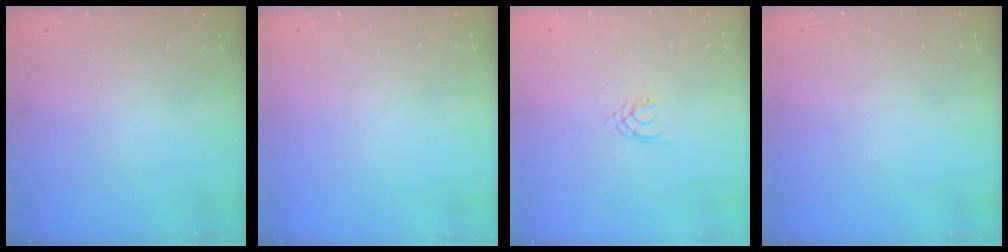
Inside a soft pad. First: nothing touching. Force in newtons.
{"total": 0.0}
{"total": 2.4, "press": 2.4, "slide": 0.3}
{"total": 0.0}